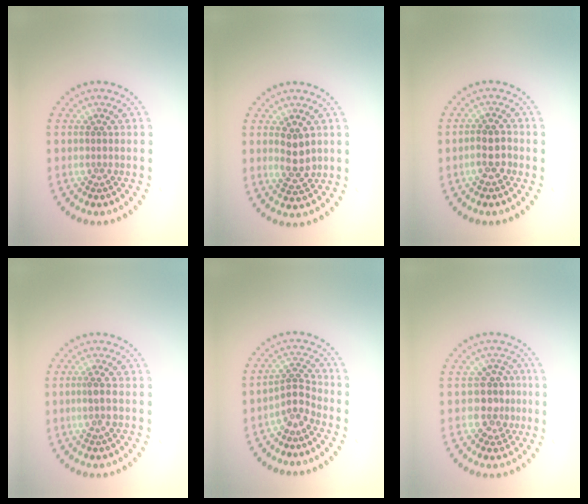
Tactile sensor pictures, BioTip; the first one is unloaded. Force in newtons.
{"total": 2.7, "press": 2.6, "slide": 0.6}
{"total": 2.2, "press": 2.0, "slide": 0.8}
{"total": 1.8, "press": 1.6, "slide": 0.9}
{"total": 2.5, "press": 1.7, "slide": 1.8}
{"total": 3.2, "press": 2.9, "slide": 1.3}